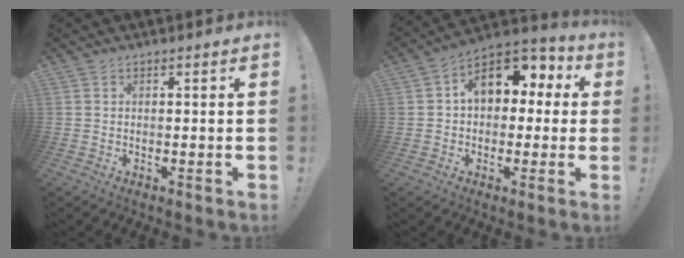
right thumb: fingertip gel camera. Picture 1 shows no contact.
{"total": 12.5, "force": [3.5, 9.1, 7.8], "torque": [-0.095, -0.007, 0.064]}